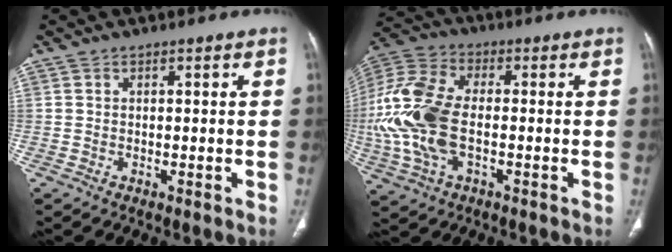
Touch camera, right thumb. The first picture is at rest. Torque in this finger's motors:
{"motor_torque": [2.50, 2.50, 1.21, 0.47, 0.26]}